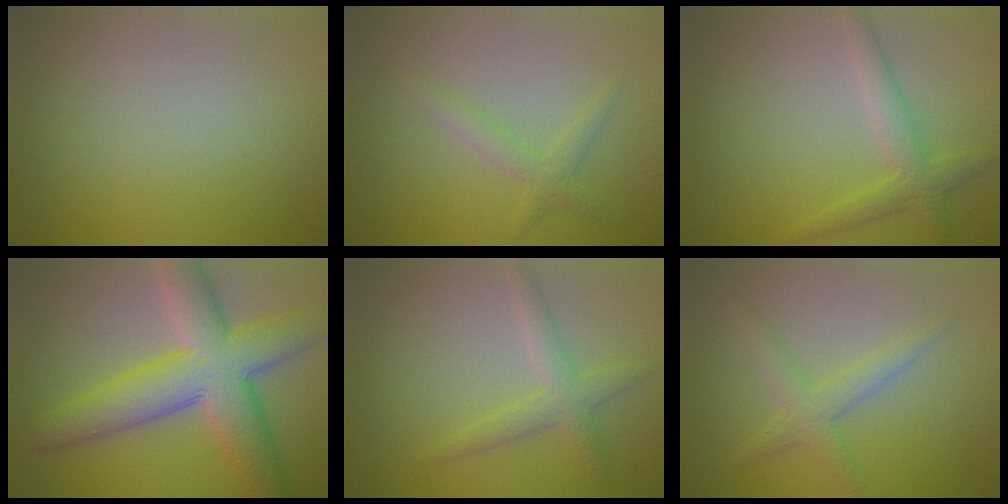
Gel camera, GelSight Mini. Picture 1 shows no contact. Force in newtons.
{"total": 1.7, "press": 1.7, "slide": 0.1}
{"total": 2.8, "press": 2.8, "slide": 0.2}
{"total": 10.0, "press": 10.0, "slide": 0.6}
{"total": 2.6, "press": 2.6, "slide": 0.0}
{"total": 2.5, "press": 2.5, "slide": 0.1}